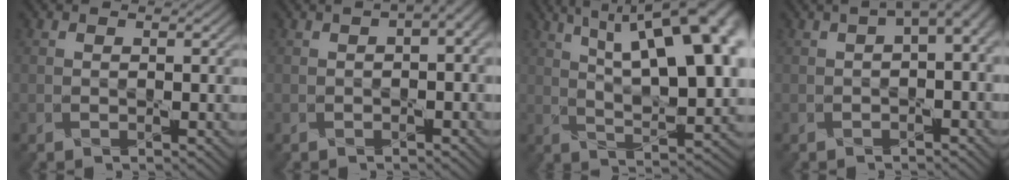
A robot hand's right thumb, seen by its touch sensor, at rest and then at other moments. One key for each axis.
{"total": 3.5, "fx": 0.8, "fy": 1.1, "fz": 3.2, "tx": -0.044, "ty": 0.008, "tz": 0.009}
{"total": 18.9, "fx": 7.5, "fy": 7.7, "fz": 15.5, "tx": -0.225, "ty": 0.054, "tz": 0.107}
{"total": 4.3, "fx": 1.1, "fy": 1.8, "fz": 3.7, "tx": -0.050, "ty": 0.007, "tz": 0.016}